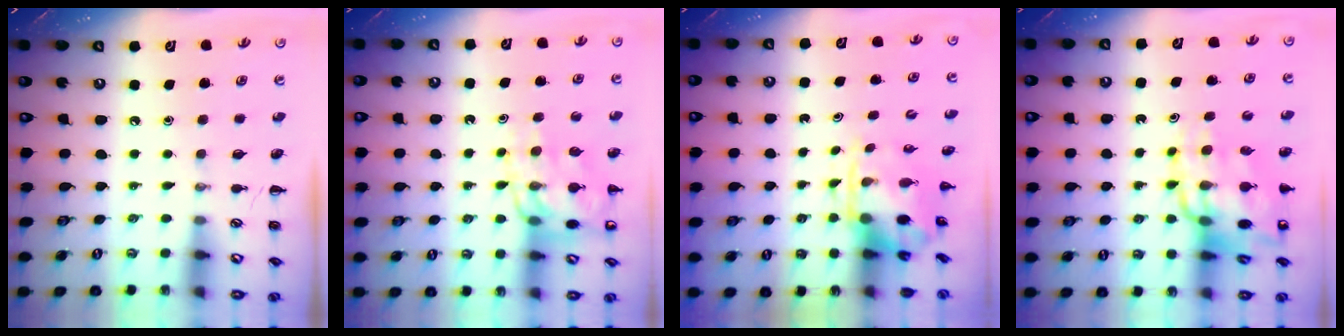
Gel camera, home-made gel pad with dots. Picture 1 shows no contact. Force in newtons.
{"total": 12.4, "press": 12.1, "slide": 2.7}
{"total": 3.6, "press": 3.5, "slide": 0.9}
{"total": 16.0, "press": 15.5, "slide": 3.9}